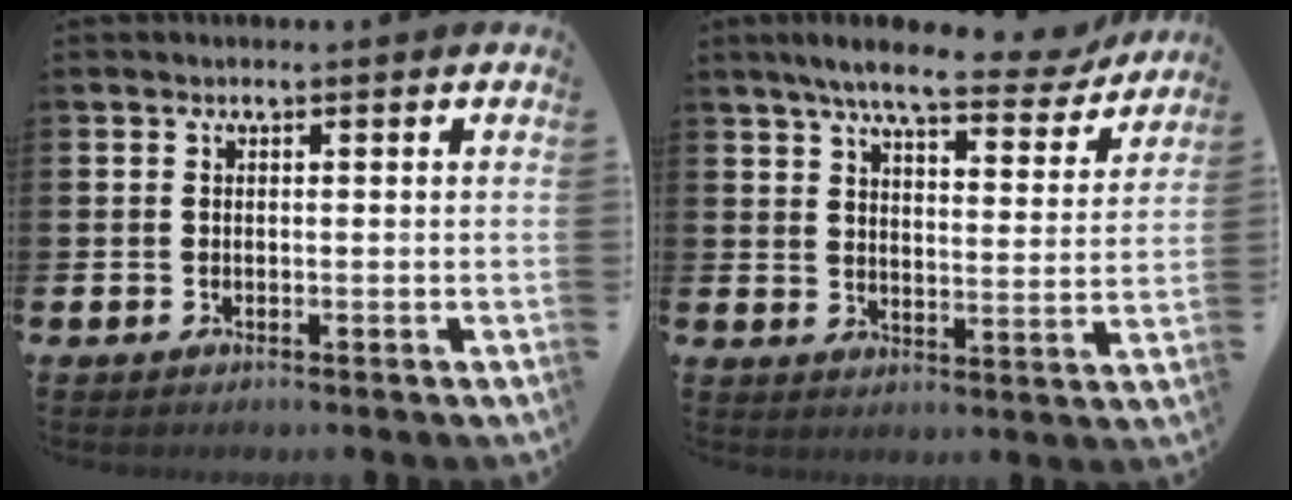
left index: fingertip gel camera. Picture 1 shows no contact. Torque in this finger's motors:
{"motor_torque": [1.12, -1.02, 0.60, 0.21]}